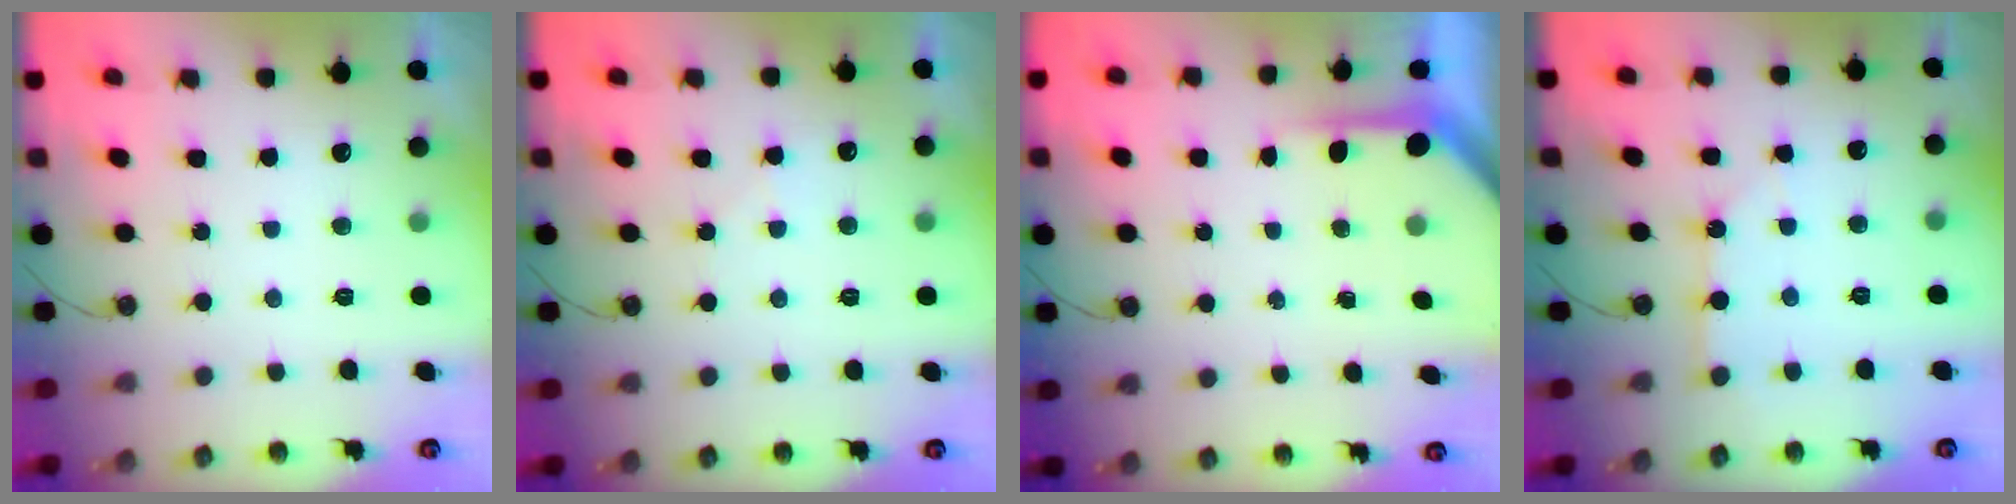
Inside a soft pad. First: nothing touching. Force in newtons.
{"total": 3.8, "press": 3.7, "slide": 0.6}
{"total": 4.0, "press": 4.0, "slide": 0.4}
{"total": 2.8, "press": 2.8, "slide": 0.3}